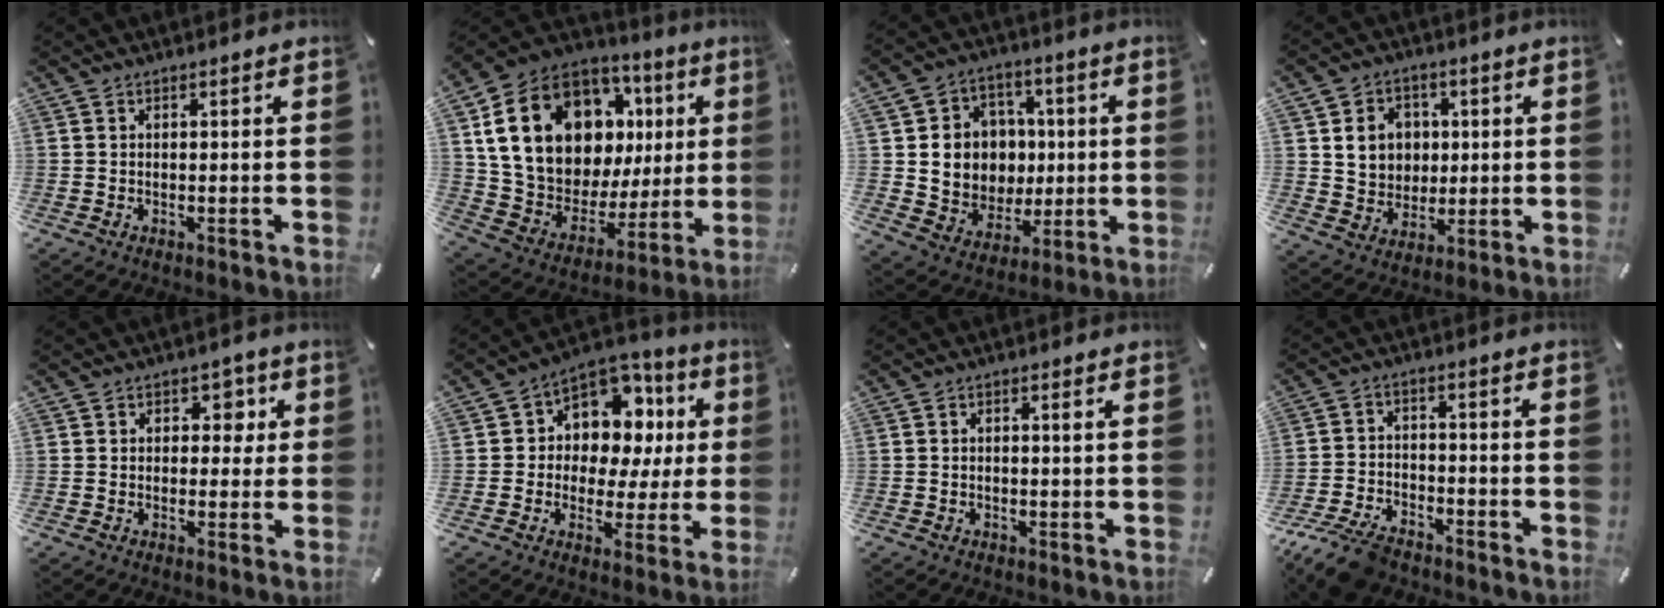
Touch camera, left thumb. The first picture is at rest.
{"total": 22.3, "force": [9.0, 15.1, 13.7], "torque": [-0.257, -0.048, 0.174]}
{"total": 11.4, "force": [0.8, 11.2, 1.8], "torque": [-0.031, -0.010, 0.031]}
{"total": 9.0, "force": [1.6, 8.4, 2.9], "torque": [-0.044, 0.004, 0.033]}
{"total": 5.0, "force": [0.9, 4.1, 2.7], "torque": [-0.015, -0.006, 0.004]}
{"total": 10.7, "force": [3.8, 8.9, 4.4], "torque": [-0.067, -0.039, 0.076]}
{"total": 1.1, "force": [-0.1, 0.3, 1.0], "torque": [-0.019, 0.002, -0.002]}
{"total": 9.4, "force": [-7.6, 3.9, 3.9], "torque": [-0.074, 0.037, -0.145]}